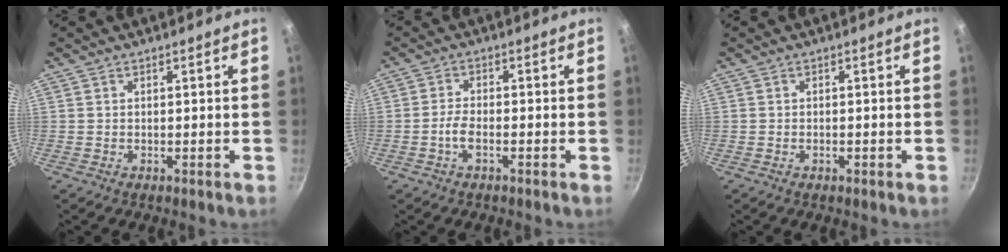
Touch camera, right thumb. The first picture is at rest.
{"total": 3.2, "force": [-1.5, 1.3, 2.6], "torque": [-0.056, 0.014, -0.034]}
{"total": 0.6, "force": [-0.3, 0.3, 0.4], "torque": [-0.006, 0.003, -0.006]}